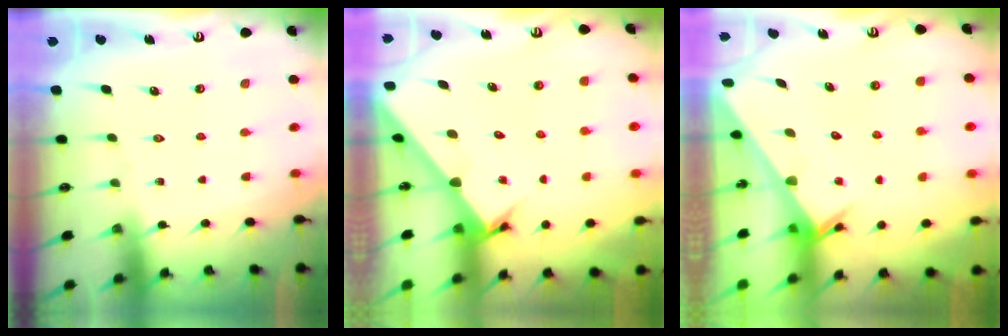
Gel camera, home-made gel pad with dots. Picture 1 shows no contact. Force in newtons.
{"total": 2.4, "press": 2.4, "slide": 0.2}
{"total": 3.0, "press": 3.0, "slide": 0.3}